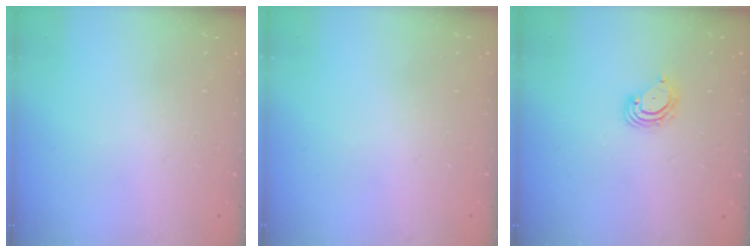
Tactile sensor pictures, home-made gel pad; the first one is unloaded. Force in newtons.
{"total": 0.0}
{"total": 5.0, "press": 4.9, "slide": 0.4}